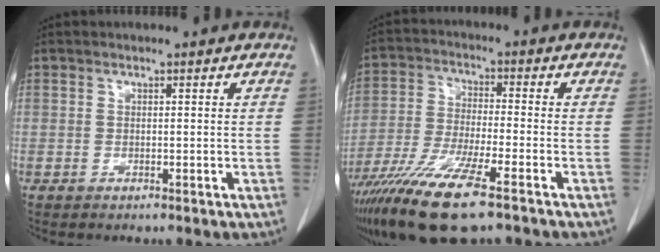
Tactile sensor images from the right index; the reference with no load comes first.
{"total": 13.7, "force": [-9.0, 1.5, 10.2], "torque": [-0.207, -0.037, -0.163]}